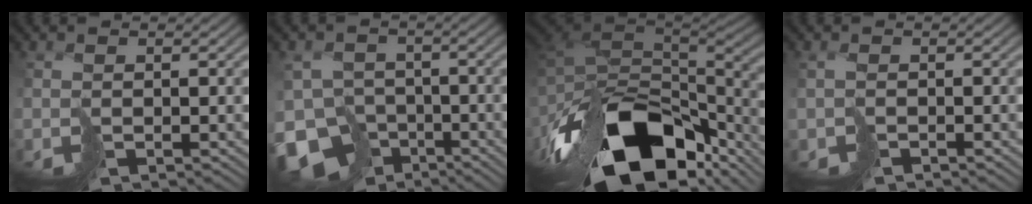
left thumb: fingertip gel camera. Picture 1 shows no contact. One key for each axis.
{"total": 11.9, "fx": -6.6, "fy": 8.5, "fz": 5.1, "tx": -0.121, "ty": -0.036, "tz": -0.120}
{"total": 18.4, "fx": -9.1, "fy": 10.0, "fz": 12.4, "tx": -0.277, "ty": -0.033, "tz": -0.135}
{"total": 1.5, "fx": -0.8, "fy": 1.0, "fz": 0.8, "tx": -0.022, "ty": 0.000, "tz": -0.018}